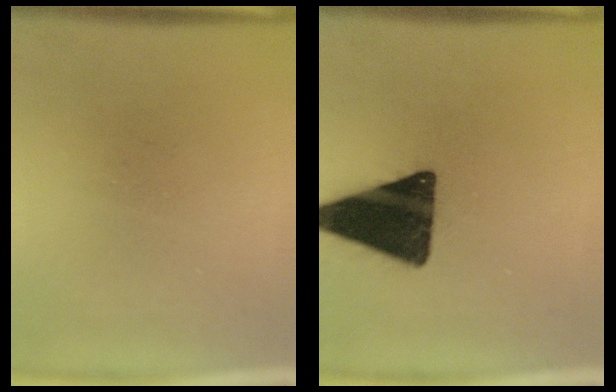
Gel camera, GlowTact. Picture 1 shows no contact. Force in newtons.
{"total": 17.7}